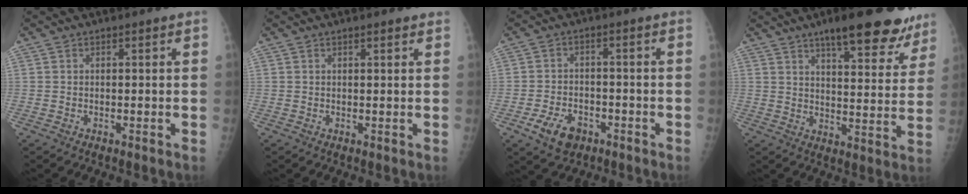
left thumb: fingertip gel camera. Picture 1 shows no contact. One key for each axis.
{"total": 1.4, "fx": 1.0, "fy": 0.2, "fz": 0.9, "tx": -0.010, "ty": -0.001, "tz": 0.013}
{"total": 6.8, "fx": -3.6, "fy": 4.4, "fz": 3.7, "tx": -0.056, "ty": 0.020, "tz": -0.057}
{"total": 18.4, "fx": 13.2, "fy": 5.1, "fz": 11.8, "tx": -0.117, "ty": -0.054, "tz": 0.176}